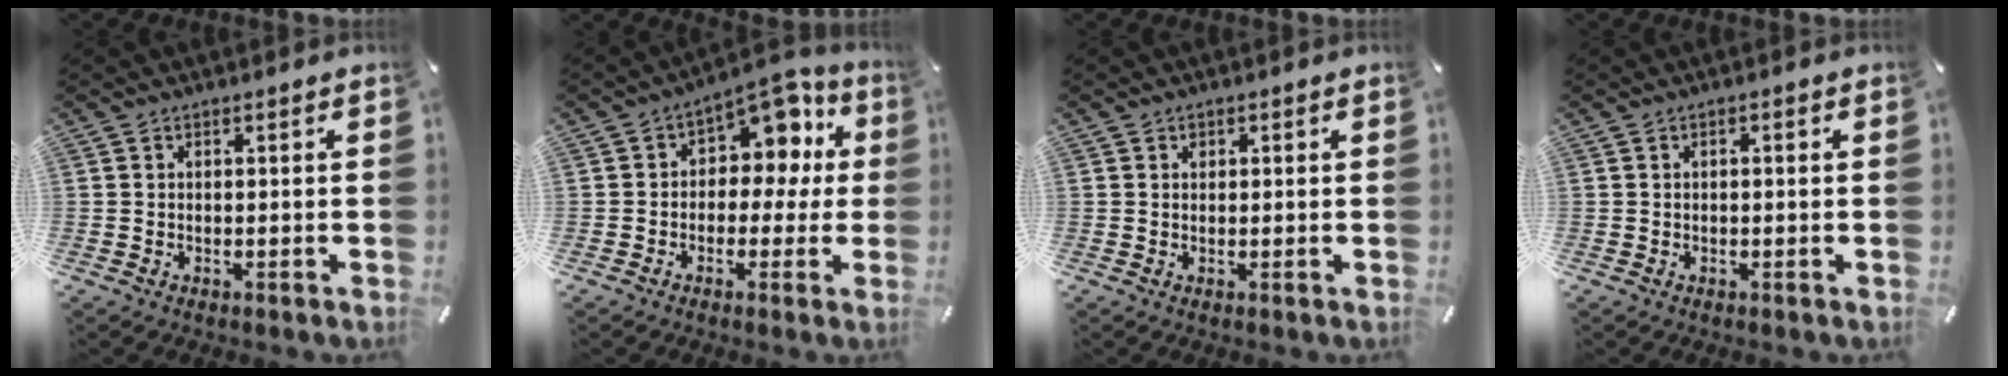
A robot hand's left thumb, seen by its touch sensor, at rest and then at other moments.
{"total": 8.9, "force": [4.0, 6.5, 4.7], "torque": [-0.054, -0.036, 0.068]}
{"total": 0.7, "force": [0.3, 0.7, 0.1], "torque": [0.007, -0.001, 0.003]}
{"total": 0.7, "force": [-0.1, 0.2, 0.7], "torque": [-0.013, 0.000, -0.002]}